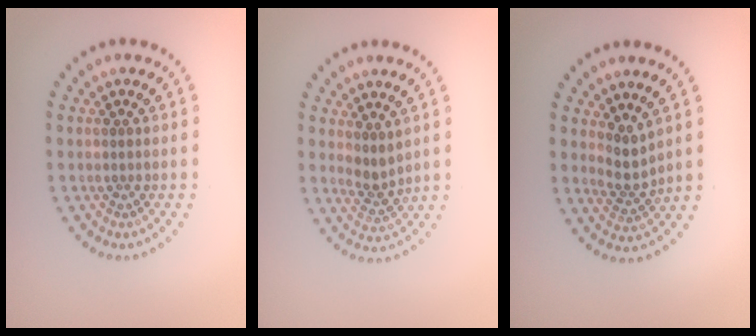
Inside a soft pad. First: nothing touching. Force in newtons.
{"total": 2.0, "press": 1.6, "slide": 1.3}
{"total": 2.2, "press": 1.5, "slide": 1.7}